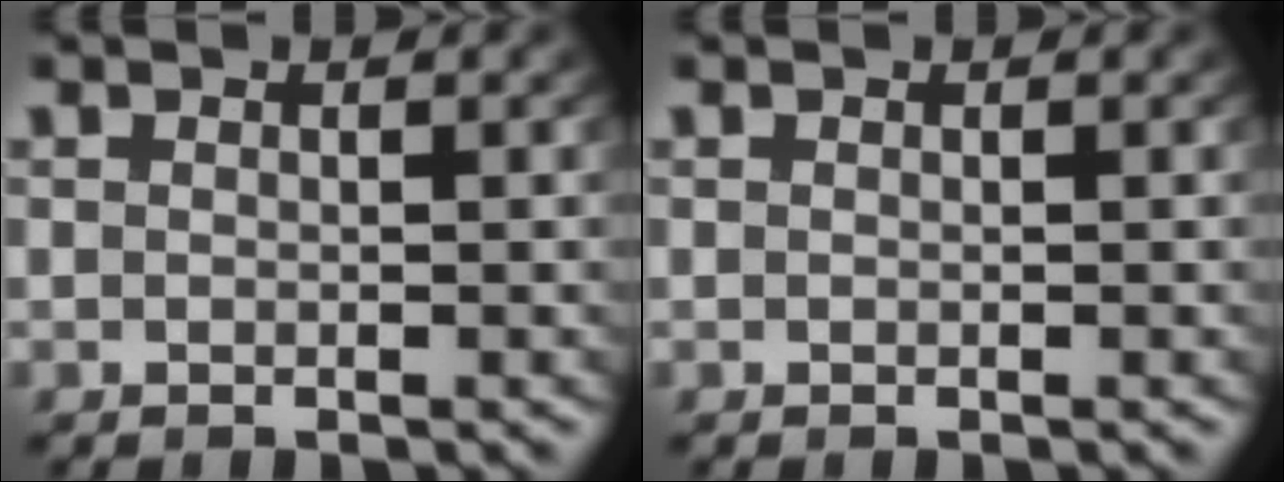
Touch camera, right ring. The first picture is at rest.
{"total": 0.0}